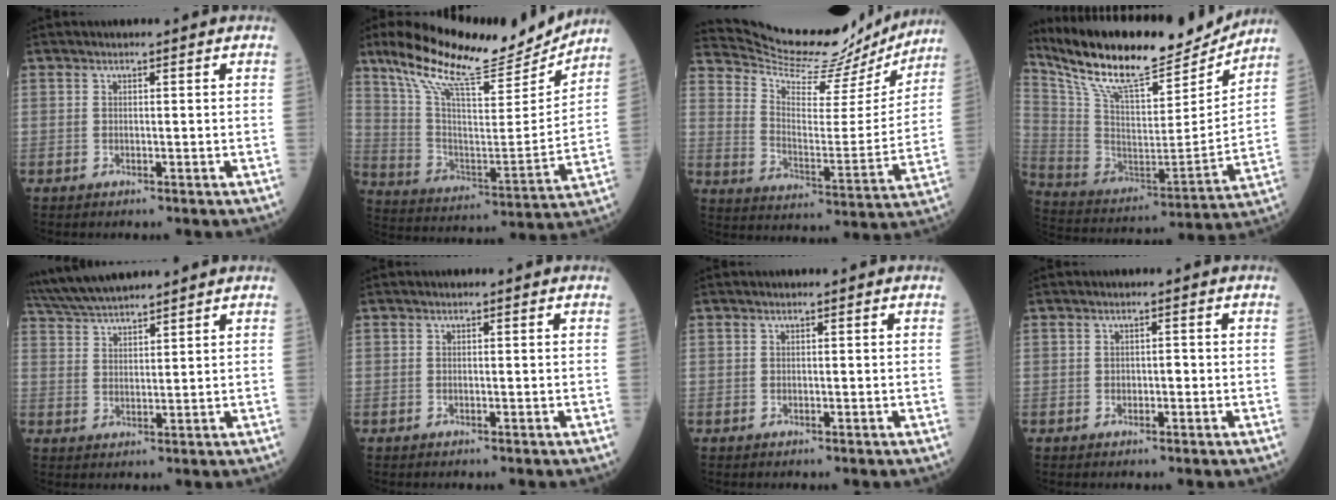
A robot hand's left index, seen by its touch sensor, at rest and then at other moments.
{"total": 21.0, "force": [18.1, 3.0, 10.2], "torque": [-0.183, -0.008, 0.296]}
{"total": 20.6, "force": [19.7, 3.4, 5.0], "torque": [-0.093, -0.036, 0.277]}
{"total": 22.5, "force": [19.9, 4.6, 9.5], "torque": [-0.186, -0.011, 0.331]}
{"total": 9.3, "force": [8.6, 0.4, 3.5], "torque": [-0.074, 0.031, 0.162]}
{"total": 0.0}
{"total": 0.0}
{"total": 1.0, "force": [-0.1, 0.6, 0.7], "torque": [-0.008, 0.003, -0.003]}